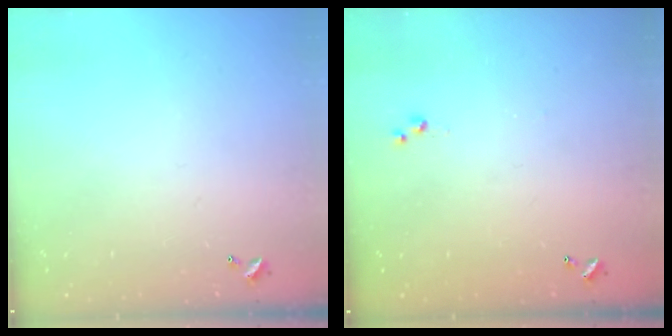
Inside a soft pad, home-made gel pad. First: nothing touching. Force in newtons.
{"total": 3.0, "press": 3.0, "slide": 0.4}